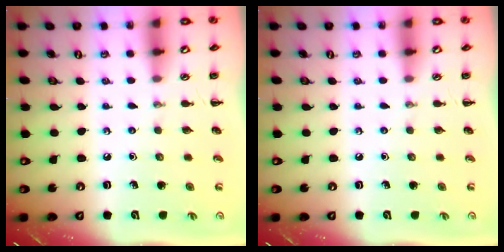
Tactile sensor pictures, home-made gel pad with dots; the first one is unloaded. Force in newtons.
{"total": 0.0}